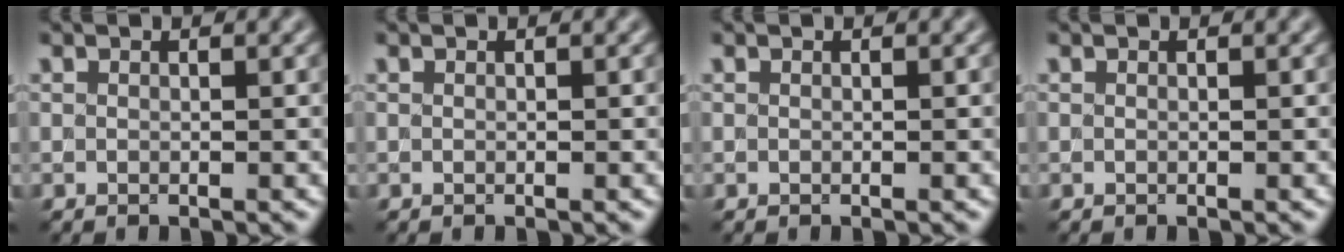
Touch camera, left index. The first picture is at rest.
{"total": 0.0}
{"total": 0.0}
{"total": 0.0}